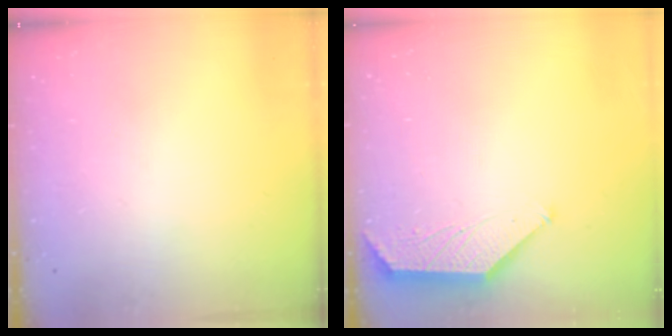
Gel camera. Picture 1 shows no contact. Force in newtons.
{"total": 1.0, "press": 0.9, "slide": 0.2}